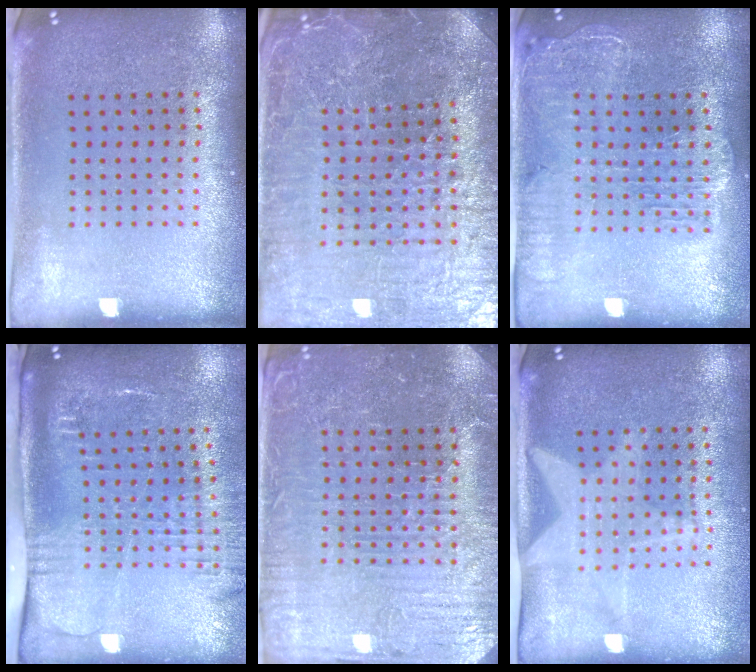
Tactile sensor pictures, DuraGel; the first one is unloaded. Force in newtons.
{"total": 5.1, "press": 4.8, "slide": 1.5}
{"total": 2.1, "press": 1.9, "slide": 0.9}
{"total": 2.7, "press": 2.0, "slide": 1.8}
{"total": 4.1, "press": 3.9, "slide": 1.0}
{"total": 1.4, "press": 1.4, "slide": 0.3}